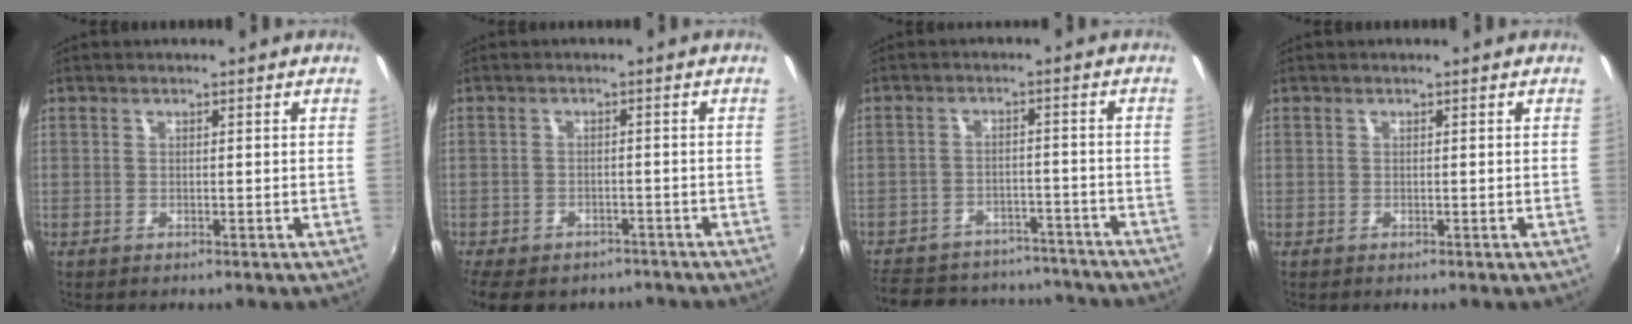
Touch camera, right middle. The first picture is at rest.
{"total": 10.4, "force": [-7.8, 5.3, 4.5], "torque": [-0.106, -0.019, -0.112]}
{"total": 22.1, "force": [-18.6, 9.2, 7.8], "torque": [-0.181, 0.025, -0.236]}
{"total": 0.0}